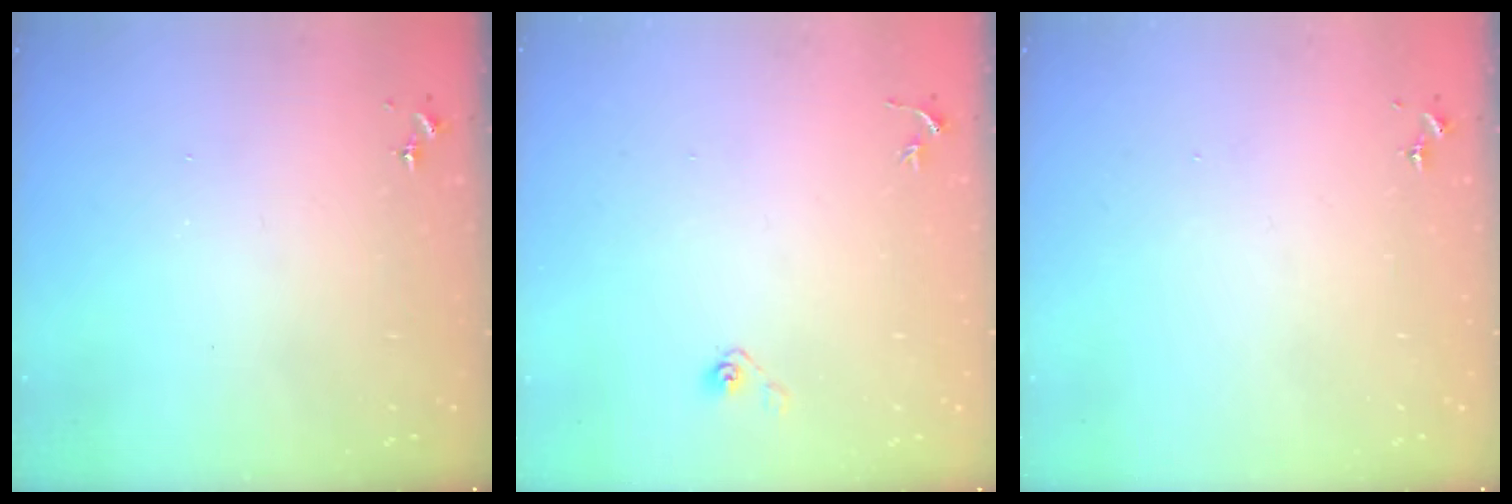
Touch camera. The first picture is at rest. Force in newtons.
{"total": 3.6, "press": 2.9, "slide": 2.0}
{"total": 0.0}